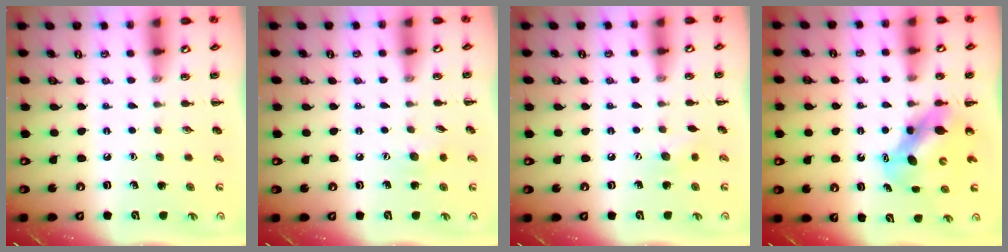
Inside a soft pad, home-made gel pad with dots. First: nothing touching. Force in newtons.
{"total": 5.6, "press": 5.5, "slide": 1.1}
{"total": 6.7, "press": 6.5, "slide": 1.6}
{"total": 6.4, "press": 6.3, "slide": 0.9}